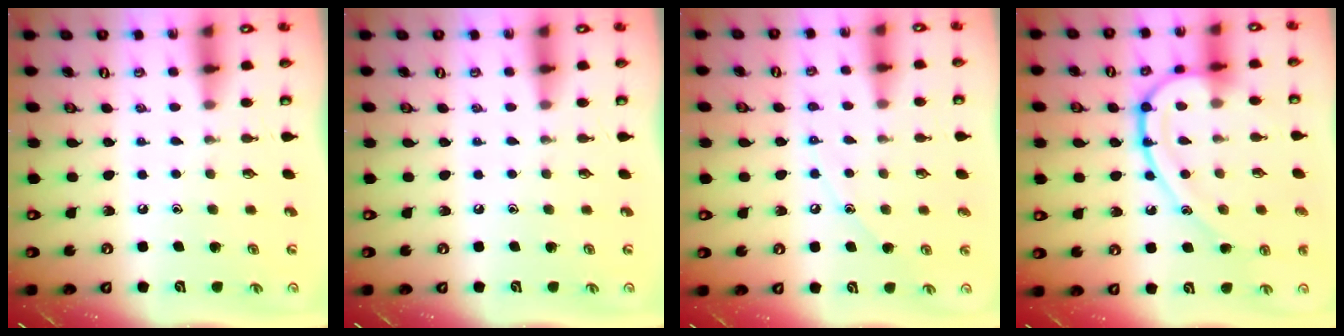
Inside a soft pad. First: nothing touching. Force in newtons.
{"total": 0.0}
{"total": 6.7, "press": 6.7, "slide": 0.5}
{"total": 16.3, "press": 16.3, "slide": 0.3}